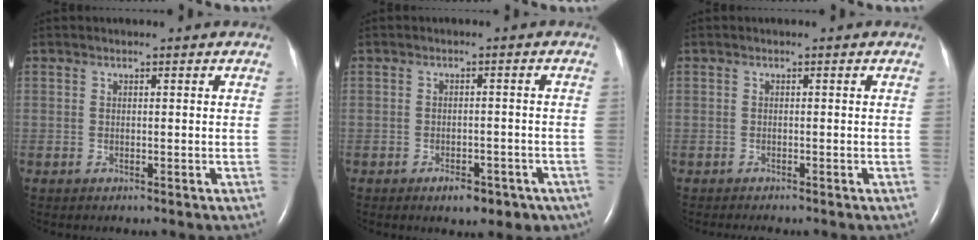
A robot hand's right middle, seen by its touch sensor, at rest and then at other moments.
{"total": 5.8, "force": [-3.9, 2.9, 3.2], "torque": [-0.031, 0.007, -0.048]}
{"total": 2.2, "force": [-1.9, 0.1, 1.1], "torque": [-0.015, -0.005, -0.024]}